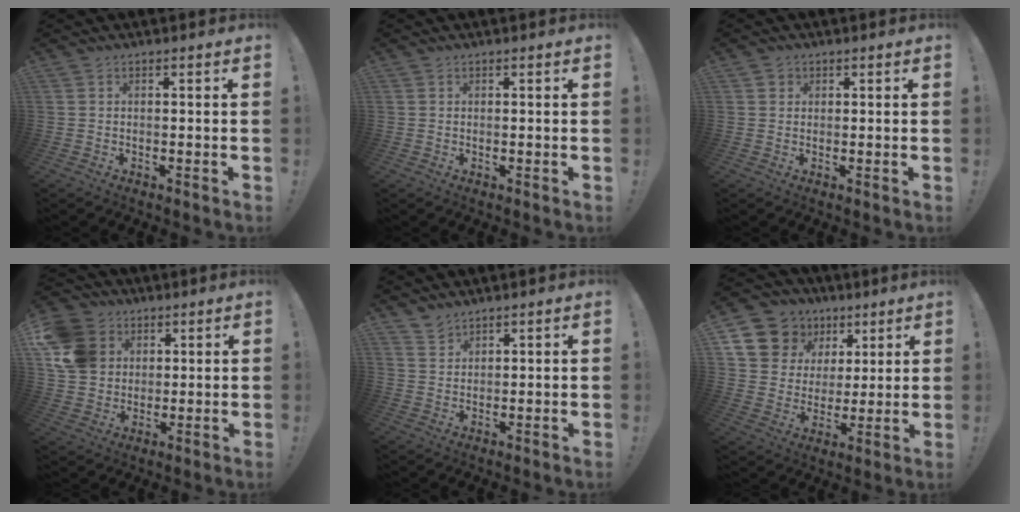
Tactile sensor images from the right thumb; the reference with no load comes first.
{"total": 0.7, "force": [0.3, 0.6, 0.0], "torque": [0.004, 0.000, 0.005]}
{"total": 1.6, "force": [0.8, 1.4, 0.3], "torque": [-0.003, -0.001, 0.014]}
{"total": 13.8, "force": [3.9, 11.8, 6.1], "torque": [-0.113, -0.011, 0.083]}
{"total": 3.2, "force": [3.0, 1.0, 0.5], "torque": [-0.005, -0.024, 0.056]}
{"total": 13.9, "force": [7.2, 11.1, 4.2], "torque": [-0.075, -0.038, 0.155]}